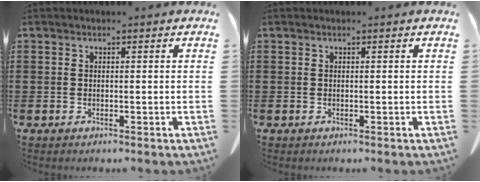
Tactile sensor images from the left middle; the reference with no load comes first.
{"total": 0.0}